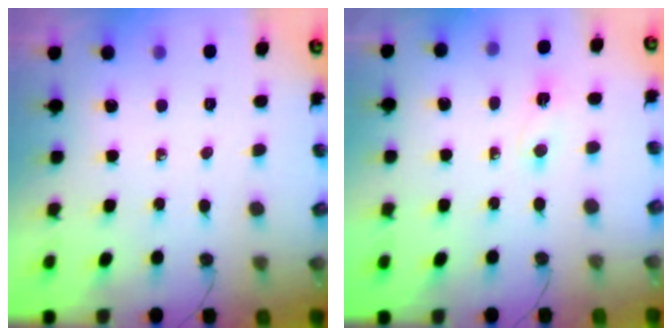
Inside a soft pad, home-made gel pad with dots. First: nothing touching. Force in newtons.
{"total": 2.1, "press": 2.0, "slide": 0.5}